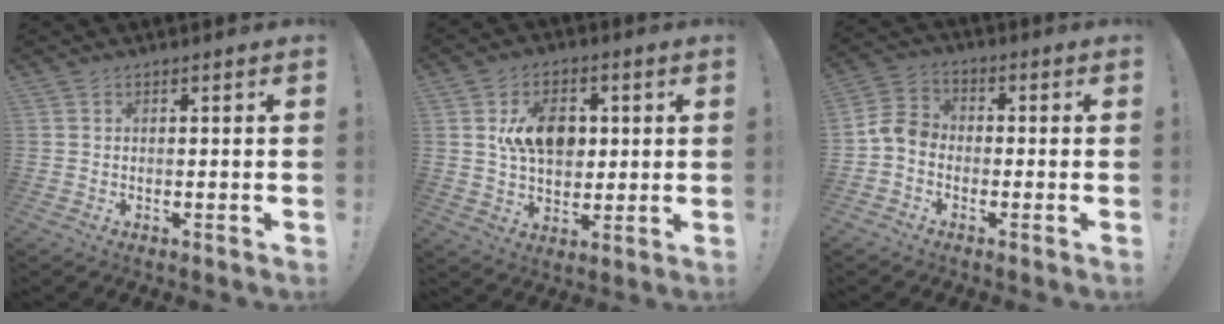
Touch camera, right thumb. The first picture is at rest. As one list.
[{"total": 12.8, "force": [2.8, 9.4, 8.2], "torque": [-0.124, 0.005, 0.054]}, {"total": 7.1, "force": [-2.7, 5.3, 3.9], "torque": [-0.085, 0.021, -0.046]}]